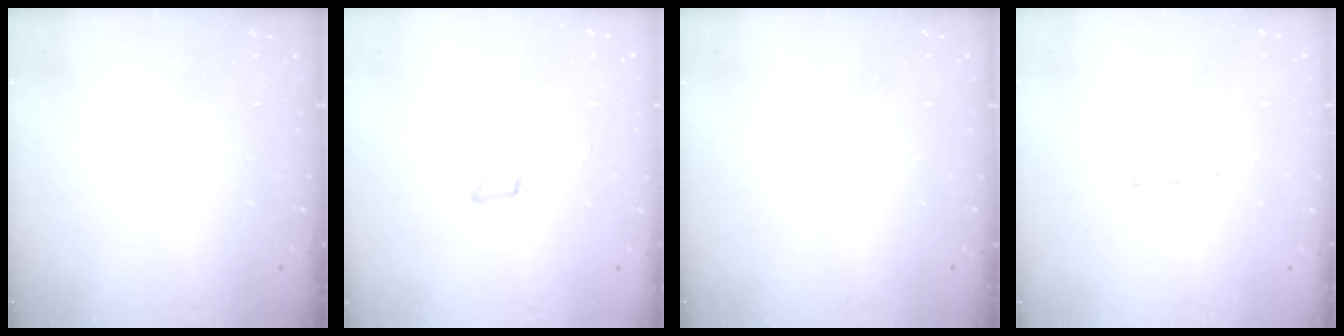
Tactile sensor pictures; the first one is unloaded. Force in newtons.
{"total": 6.1, "press": 6.1, "slide": 0.4}
{"total": 0.0}
{"total": 5.3, "press": 5.3, "slide": 0.4}